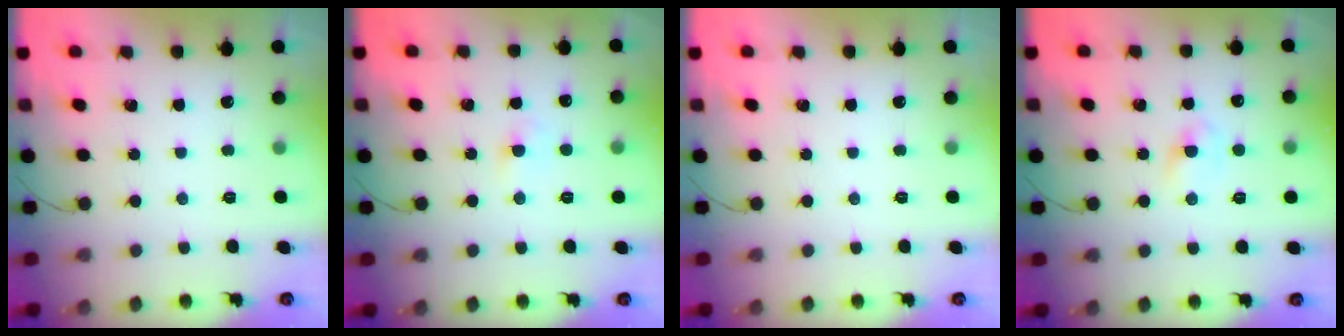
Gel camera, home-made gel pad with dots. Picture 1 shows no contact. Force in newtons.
{"total": 2.4, "press": 2.2, "slide": 0.9}
{"total": 0.0}
{"total": 2.7, "press": 2.5, "slide": 1.0}